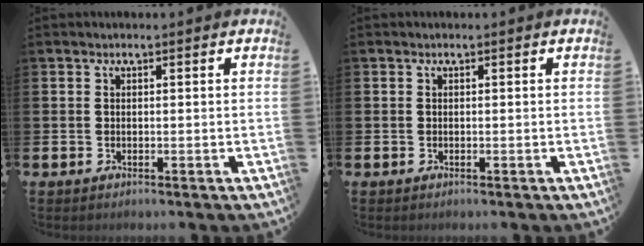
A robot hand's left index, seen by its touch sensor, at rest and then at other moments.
{"total": 0.0}